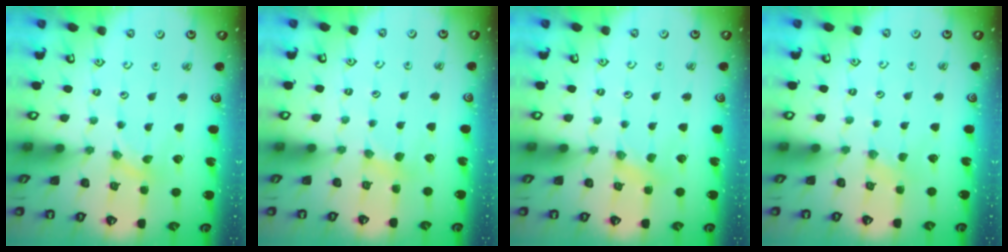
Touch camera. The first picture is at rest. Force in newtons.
{"total": 4.5, "press": 4.5, "slide": 0.5}
{"total": 2.7, "press": 2.6, "slide": 0.5}
{"total": 1.0, "press": 1.0, "slide": 0.2}